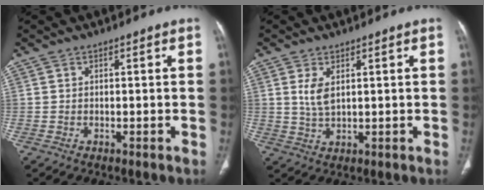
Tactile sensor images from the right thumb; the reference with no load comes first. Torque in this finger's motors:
{"motor_torque": [1.20, 0.15, 0.40, -0.80, 0.15]}